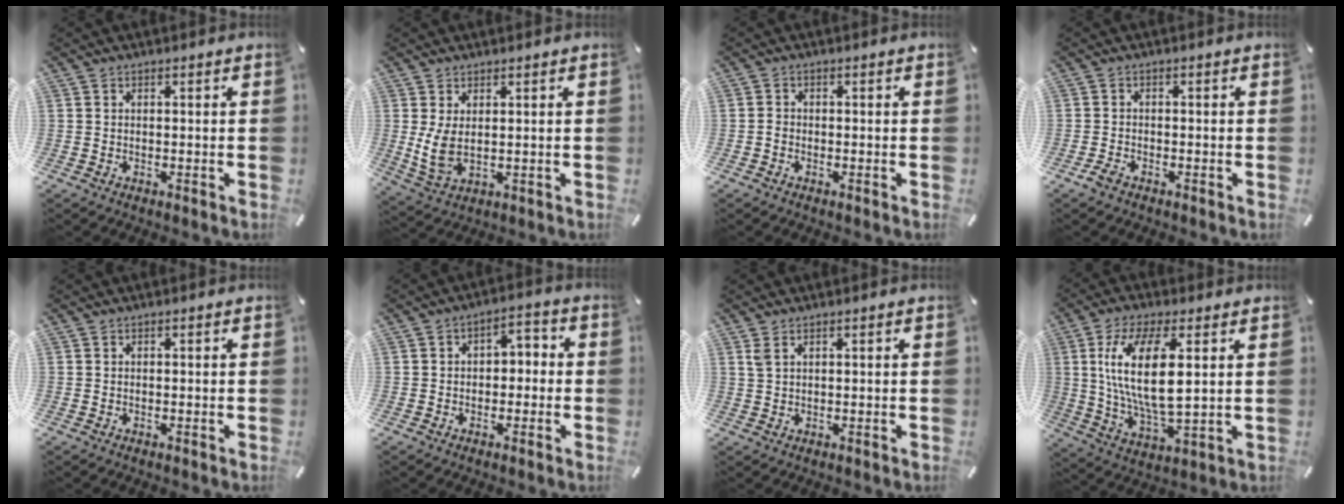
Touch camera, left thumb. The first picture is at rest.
{"total": 6.3, "force": [1.2, 3.2, 5.2], "torque": [-0.130, -0.012, 0.022]}
{"total": 1.1, "force": [-0.5, 0.8, 0.5], "torque": [-0.011, 0.002, -0.010]}
{"total": 1.6, "force": [-1.3, 0.7, 0.7], "torque": [-0.014, 0.004, -0.024]}
{"total": 0.0}
{"total": 3.8, "force": [-2.0, 2.6, 1.8], "torque": [-0.024, 0.015, -0.042]}
{"total": 1.9, "force": [1.3, 0.9, 1.0], "torque": [-0.024, -0.001, 0.025]}
{"total": 15.0, "force": [3.7, 6.1, 13.2], "torque": [-0.278, -0.015, 0.059]}